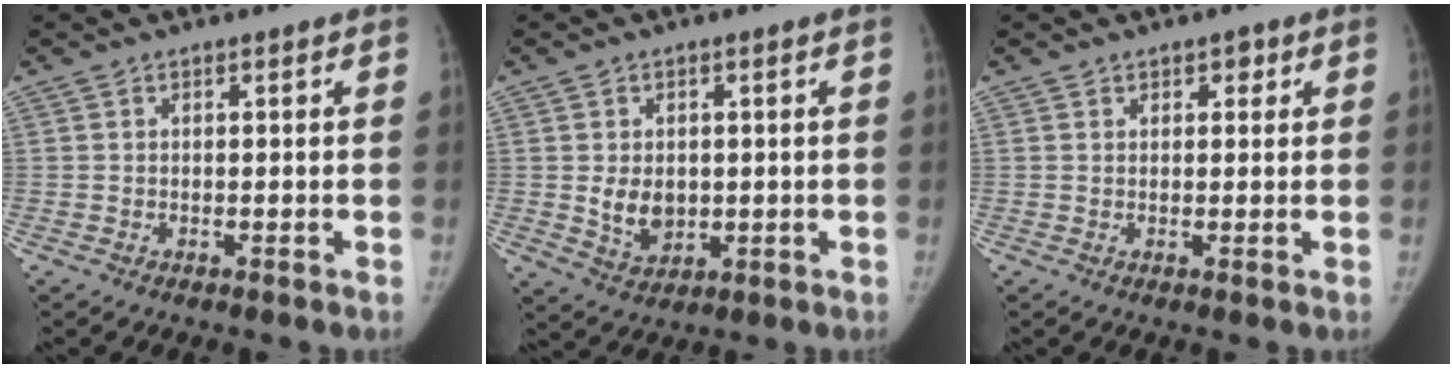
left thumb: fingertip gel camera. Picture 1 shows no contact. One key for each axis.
{"total": 6.0, "fx": 0.1, "fy": 4.5, "fz": 3.9, "tx": -0.043, "ty": -0.010, "tz": 0.013}
{"total": 2.0, "fx": 1.0, "fy": 1.4, "fz": 1.0, "tx": 0.006, "ty": -0.002, "tz": 0.009}